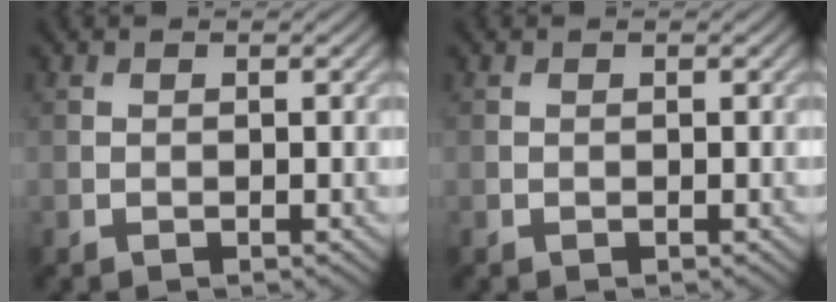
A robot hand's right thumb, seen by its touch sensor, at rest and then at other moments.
{"total": 0.0}